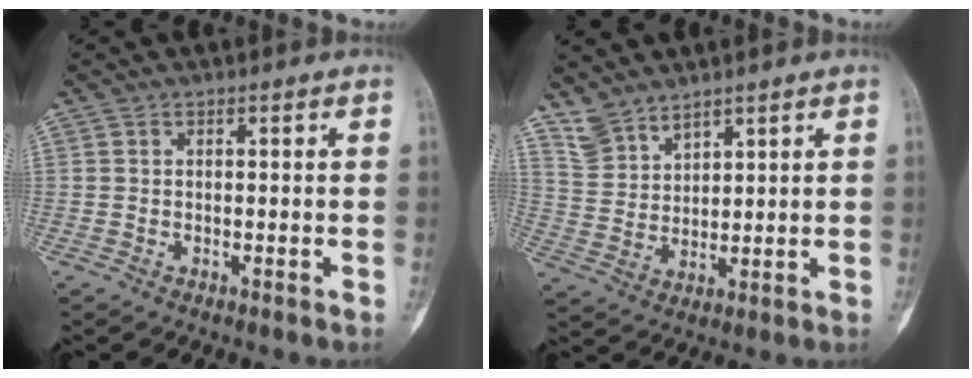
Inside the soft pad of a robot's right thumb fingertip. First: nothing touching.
{"total": 5.7, "force": [5.0, 2.3, 1.4], "torque": [-0.021, -0.025, 0.116]}